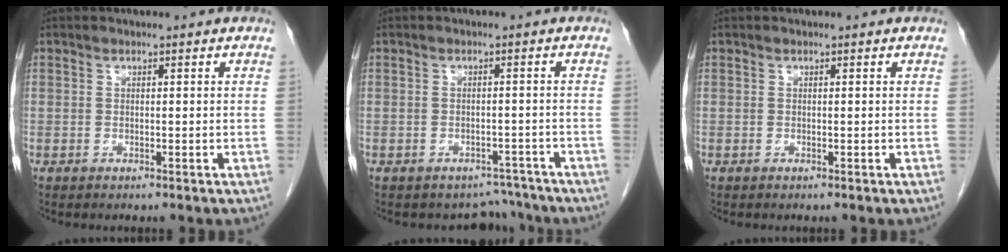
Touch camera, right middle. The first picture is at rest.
{"total": 3.9, "force": [-3.5, 1.7, -0.7], "torque": [0.015, 0.014, -0.043]}
{"total": 0.0}